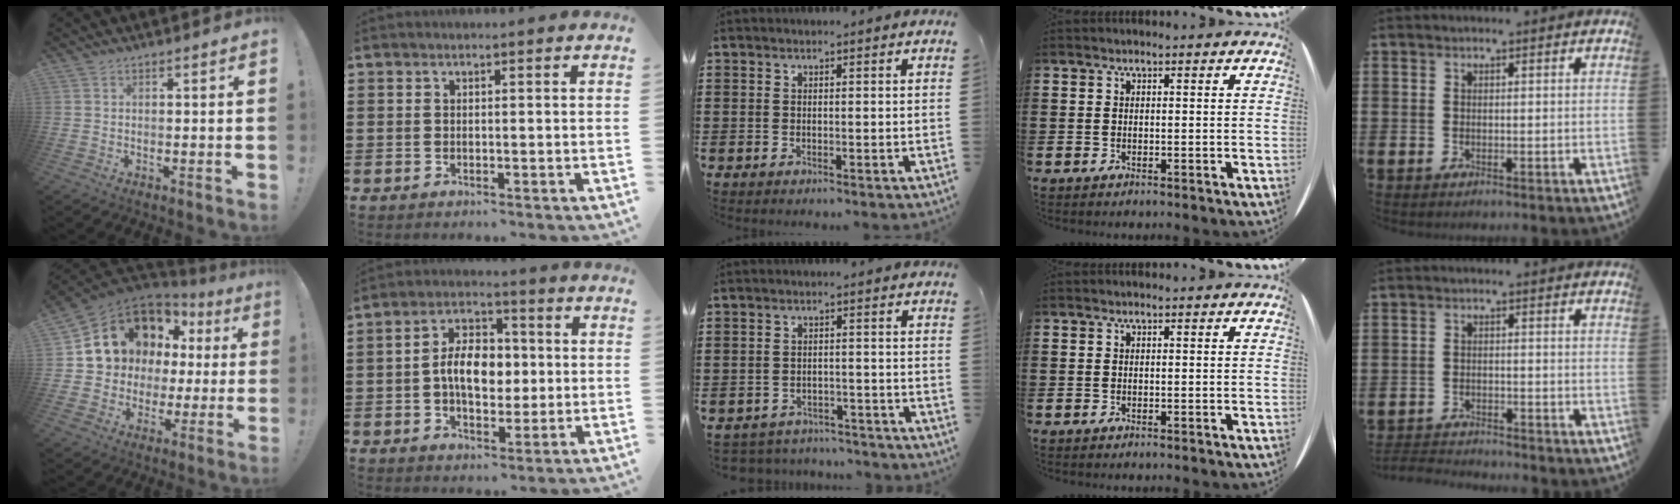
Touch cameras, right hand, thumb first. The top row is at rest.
{"thumb": {"total": 12.3, "force": [5.8, 10.0, 4.2], "torque": [-0.067, -0.048, 0.129]}, "index": {"total": 8.0, "force": [-0.1, 5.1, 6.2], "torque": [-0.114, 0.009, -0.009]}, "middle": {"total": 2.9, "force": [-2.9, 0.4, -0.2], "torque": [-0.006, -0.001, -0.063]}, "little": {"total": 2.3, "force": [-2.3, 0.0, -0.2], "torque": [-0.003, 0.002, -0.052]}}